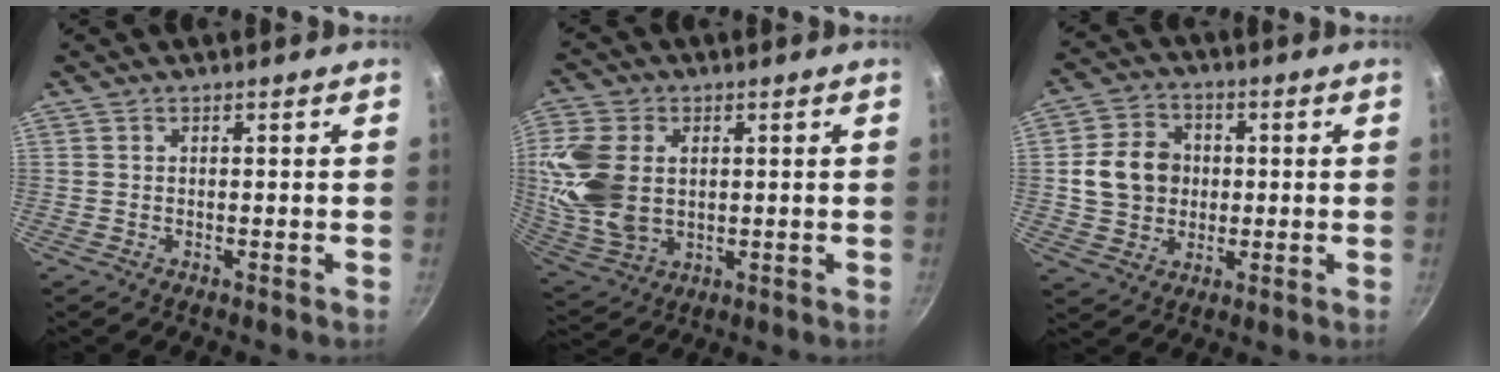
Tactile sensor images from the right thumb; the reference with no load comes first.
{"total": 14.5, "force": [1.7, 10.1, 10.3], "torque": [-0.209, -0.012, 0.043]}
{"total": 10.3, "force": [0.7, 8.9, 5.2], "torque": [-0.063, 0.015, 0.009]}